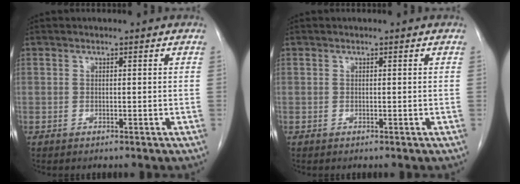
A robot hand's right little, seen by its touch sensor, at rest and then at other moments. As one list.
[{"total": 0.0}]